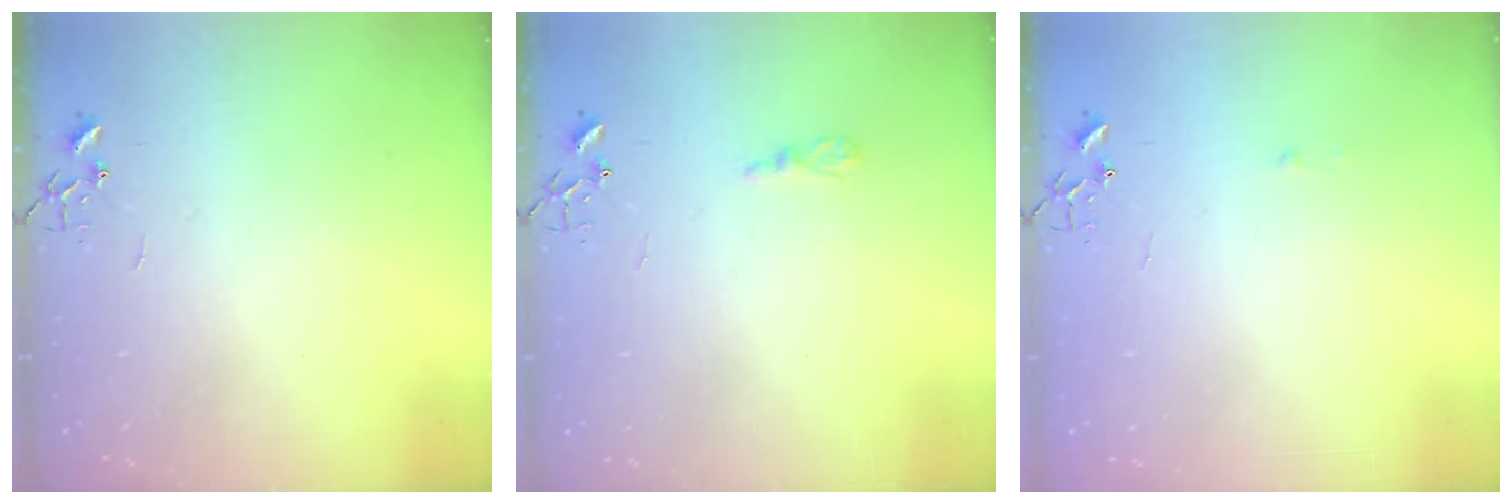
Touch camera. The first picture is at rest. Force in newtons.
{"total": 4.8, "press": 4.7, "slide": 0.6}
{"total": 1.8, "press": 1.8, "slide": 0.2}